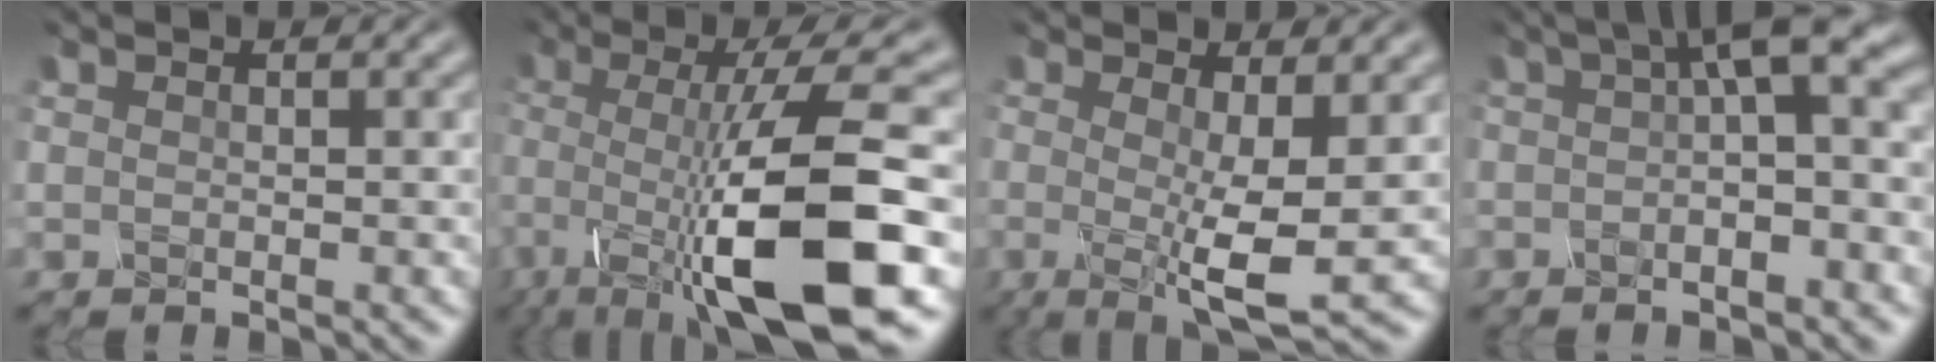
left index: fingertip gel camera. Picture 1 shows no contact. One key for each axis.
{"total": 12.5, "fx": -3.2, "fy": 2.8, "fz": 11.8, "tx": -0.158, "ty": -0.008, "tz": -0.065}
{"total": 6.4, "fx": -0.5, "fy": 1.4, "fz": 6.2, "tx": -0.091, "ty": -0.011, "tz": -0.011}
{"total": 6.7, "fx": 1.0, "fy": 1.9, "fz": 6.4, "tx": -0.085, "ty": 0.016, "tz": 0.004}